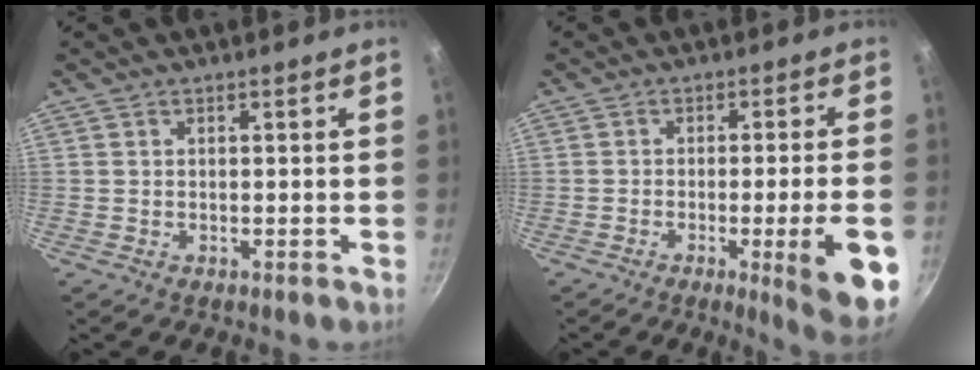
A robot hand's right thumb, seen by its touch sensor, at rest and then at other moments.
{"total": 11.5, "force": [-3.6, 1.1, 10.9], "torque": [-0.131, 0.011, -0.045]}